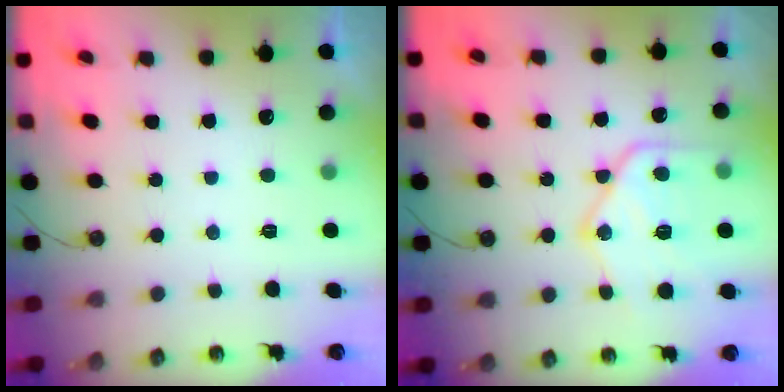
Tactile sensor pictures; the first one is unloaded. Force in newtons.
{"total": 18.6, "press": 18.6, "slide": 1.8}